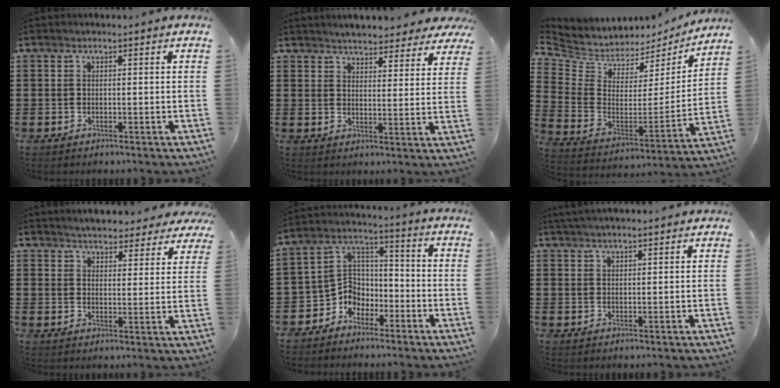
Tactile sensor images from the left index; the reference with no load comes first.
{"total": 4.0, "force": [3.9, 0.5, 0.2], "torque": [-0.023, -0.014, 0.072]}
{"total": 4.9, "force": [4.2, 2.5, 0.7], "torque": [-0.048, -0.044, 0.071]}
{"total": 3.9, "force": [3.8, 0.3, 0.2], "torque": [-0.023, -0.018, 0.069]}
{"total": 5.7, "force": [-3.8, 4.2, 0.5], "torque": [-0.031, 0.003, -0.081]}
{"total": 2.0, "force": [1.9, 0.0, 0.7], "torque": [-0.018, 0.002, 0.037]}